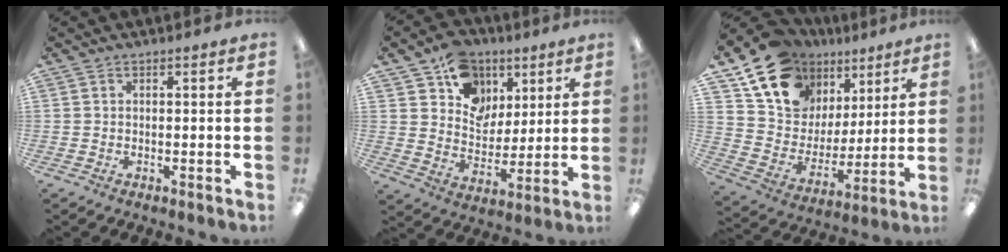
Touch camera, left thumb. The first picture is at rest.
{"total": 13.1, "force": [7.7, 10.1, 3.3], "torque": [-0.057, -0.048, 0.146]}
{"total": 16.6, "force": [11.3, 11.1, 4.9], "torque": [-0.104, -0.074, 0.215]}